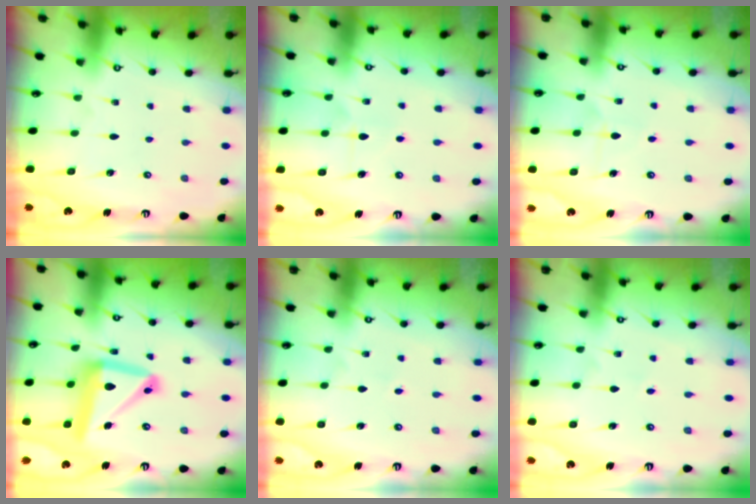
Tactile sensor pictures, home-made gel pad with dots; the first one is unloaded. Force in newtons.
{"total": 5.9, "press": 5.9, "slide": 0.8}
{"total": 5.5, "press": 5.5, "slide": 0.5}
{"total": 16.2, "press": 16.1, "slide": 1.8}
{"total": 1.7, "press": 1.6, "slide": 0.5}
{"total": 1.7, "press": 1.6, "slide": 0.5}